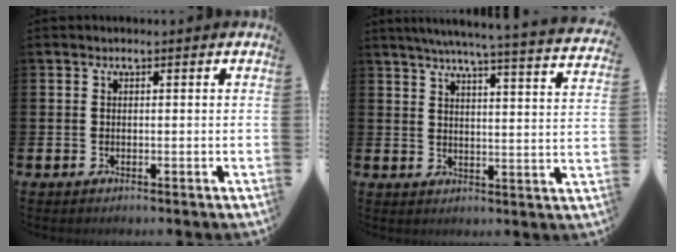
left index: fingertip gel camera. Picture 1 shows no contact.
{"total": 5.7, "force": [5.3, -0.4, 2.0], "torque": [-0.046, -0.045, 0.084]}